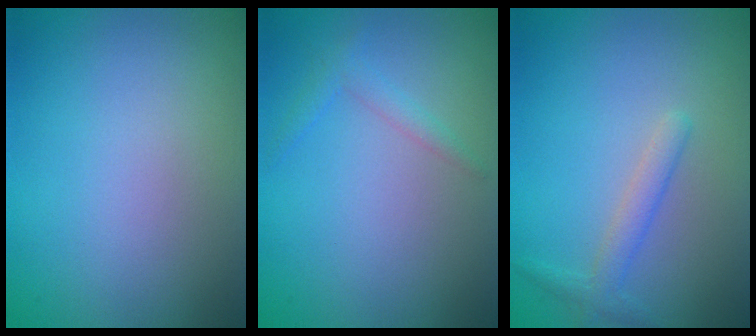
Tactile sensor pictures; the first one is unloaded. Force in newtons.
{"total": 0.7, "press": 0.7, "slide": 0.0}
{"total": 1.8, "press": 1.8, "slide": 0.1}